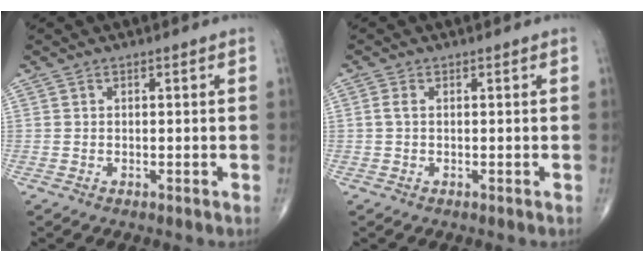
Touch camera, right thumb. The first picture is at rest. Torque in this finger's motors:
{"motor_torque": [-0.36, -0.03, -0.22, 0.02, 0.04]}